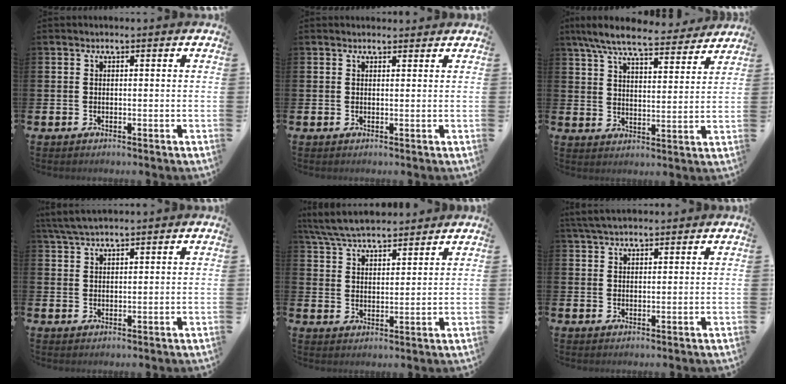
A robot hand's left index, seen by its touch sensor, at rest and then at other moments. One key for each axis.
{"total": 1.0, "fx": 0.9, "fy": 0.3, "fz": 0.1, "tx": 0.011, "ty": -0.001, "tz": 0.014}
{"total": 8.5, "fx": 7.7, "fy": 1.5, "fz": 3.3, "tx": -0.082, "ty": -0.043, "tz": 0.136}
{"total": 4.0, "fx": 3.6, "fy": 0.7, "fz": 1.5, "tx": -0.038, "ty": -0.005, "tz": 0.068}
{"total": 6.4, "fx": 6.2, "fy": 1.3, "fz": 1.4, "tx": -0.049, "ty": -0.025, "tz": 0.112}
{"total": 3.8, "fx": 3.4, "fy": 1.0, "fz": 1.4, "tx": -0.029, "ty": -0.007, "tz": 0.063}